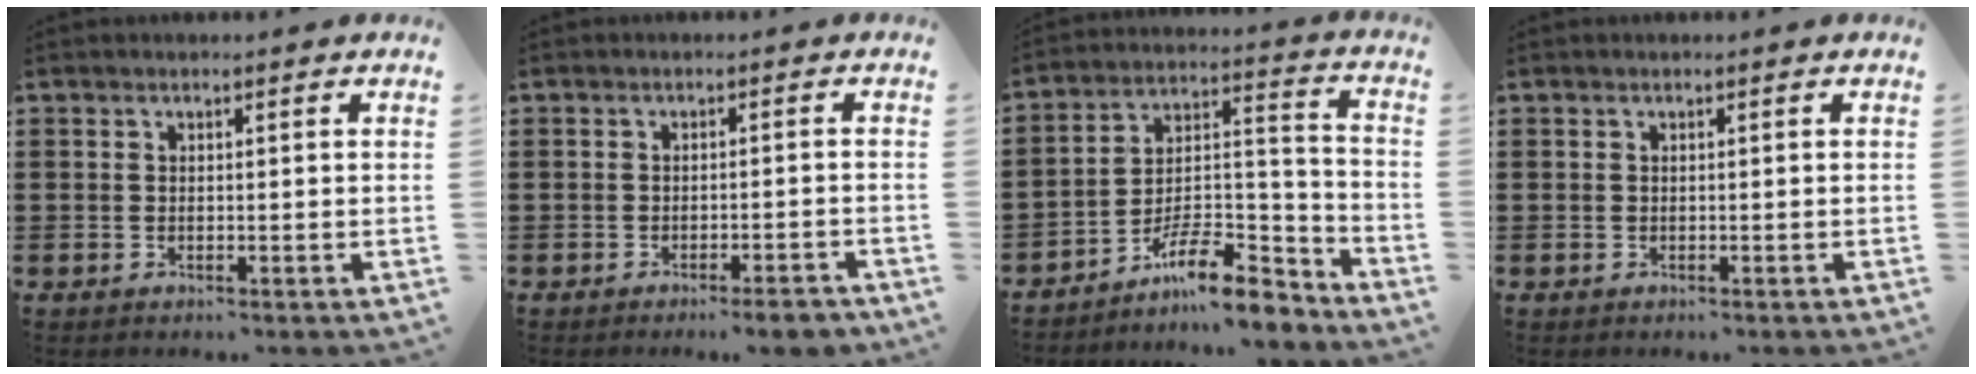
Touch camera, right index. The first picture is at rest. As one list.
[{"total": 2.9, "force": [-2.4, -0.1, 1.7], "torque": [-0.027, -0.003, -0.044]}, {"total": 10.8, "force": [-9.1, 2.4, 5.3], "torque": [-0.081, 0.024, -0.173]}, {"total": 0.0}]